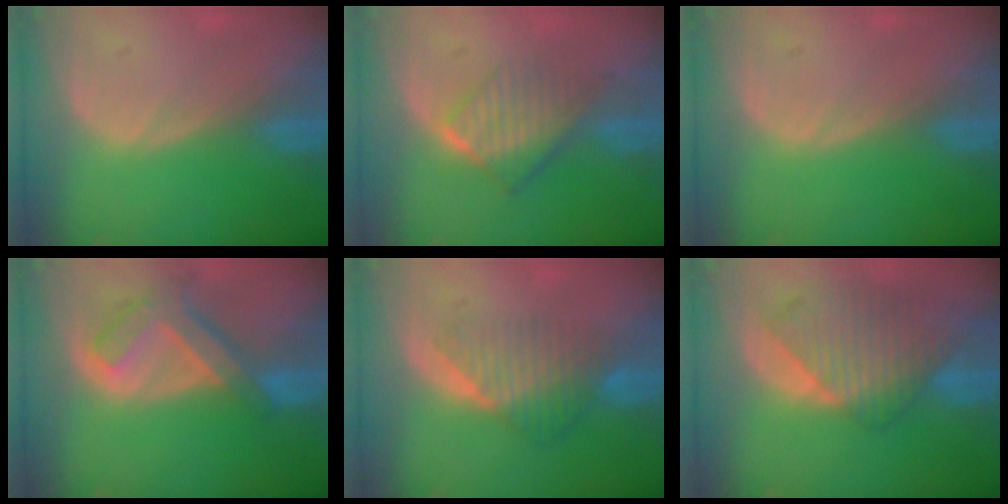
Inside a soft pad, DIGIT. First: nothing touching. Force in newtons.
{"total": 6.4, "press": 5.7, "slide": 2.9}
{"total": 0.0}
{"total": 7.4, "press": 6.4, "slide": 3.7}
{"total": 6.6, "press": 5.8, "slide": 3.2}
{"total": 9.7, "press": 8.5, "slide": 4.6}